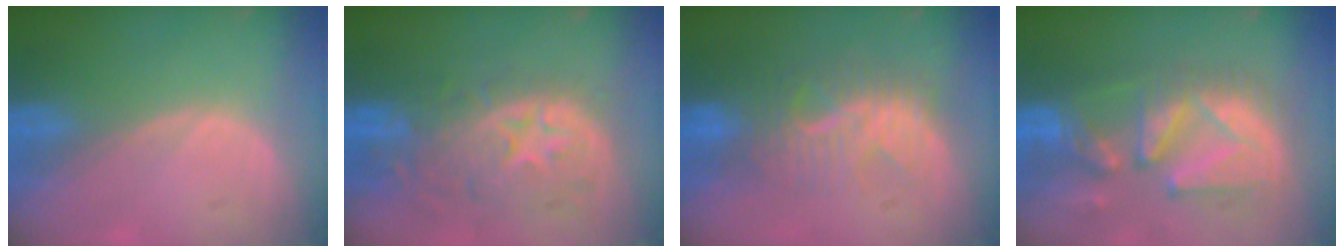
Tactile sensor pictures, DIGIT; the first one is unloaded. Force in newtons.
{"total": 11.0, "press": 9.7, "slide": 5.2}
{"total": 8.2, "press": 7.9, "slide": 2.3}
{"total": 11.5, "press": 10.8, "slide": 4.1}